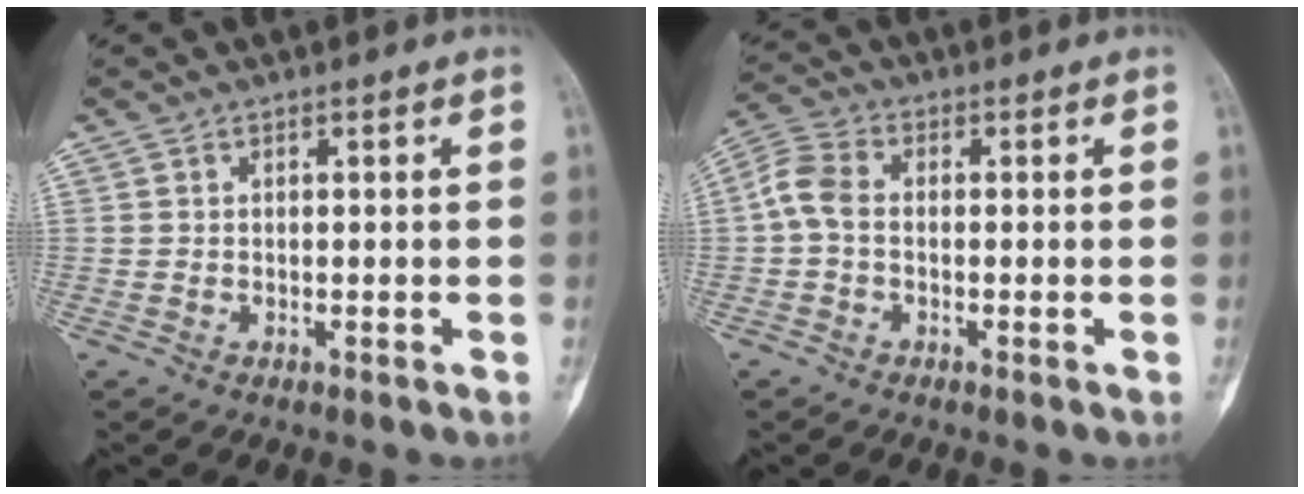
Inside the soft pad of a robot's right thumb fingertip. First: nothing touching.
{"total": 5.3, "force": [-0.5, 3.4, 4.0], "torque": [-0.085, 0.015, -0.023]}